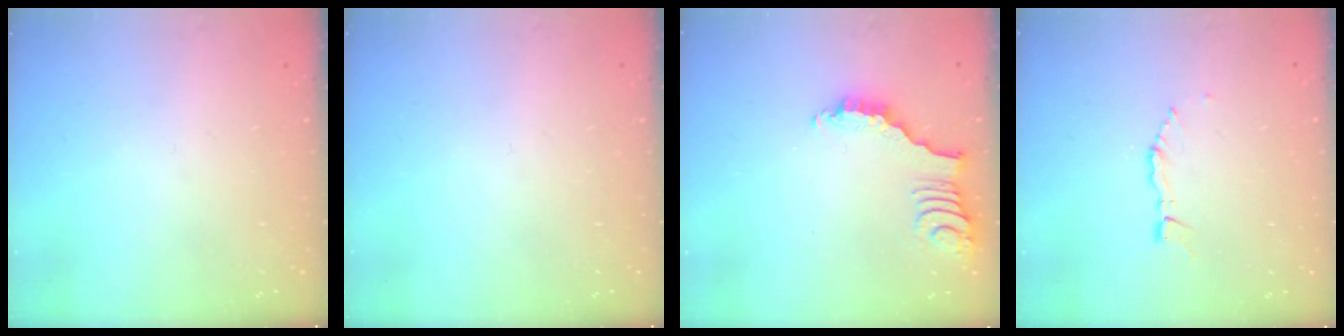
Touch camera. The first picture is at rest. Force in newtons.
{"total": 0.0}
{"total": 3.3, "press": 3.2, "slide": 0.5}
{"total": 2.9, "press": 2.8, "slide": 0.3}